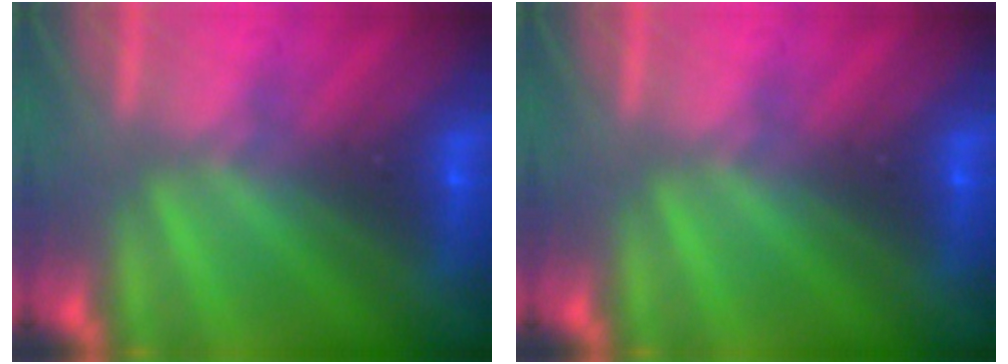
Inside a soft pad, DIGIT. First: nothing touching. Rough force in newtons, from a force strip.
{"total": 0.0}